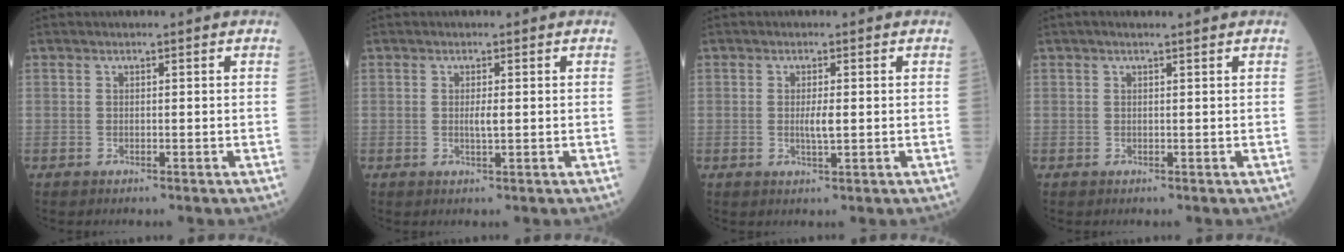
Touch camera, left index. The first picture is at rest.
{"total": 1.5, "force": [0.1, 0.1, 1.5], "torque": [-0.031, -0.001, 0.002]}
{"total": 2.3, "force": [0.0, 0.3, 2.3], "torque": [-0.047, -0.003, 0.002]}
{"total": 2.5, "force": [2.0, -0.1, 1.6], "torque": [-0.023, 0.020, 0.028]}